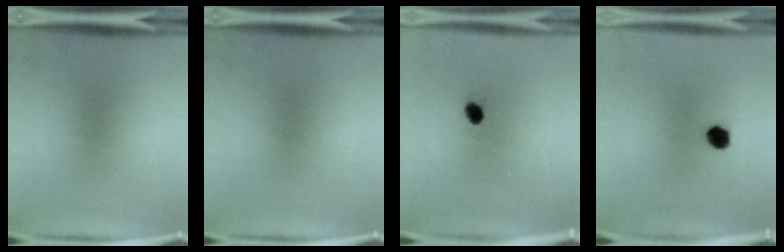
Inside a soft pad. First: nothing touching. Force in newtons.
{"total": 0.0}
{"total": 1.7}
{"total": 3.9}